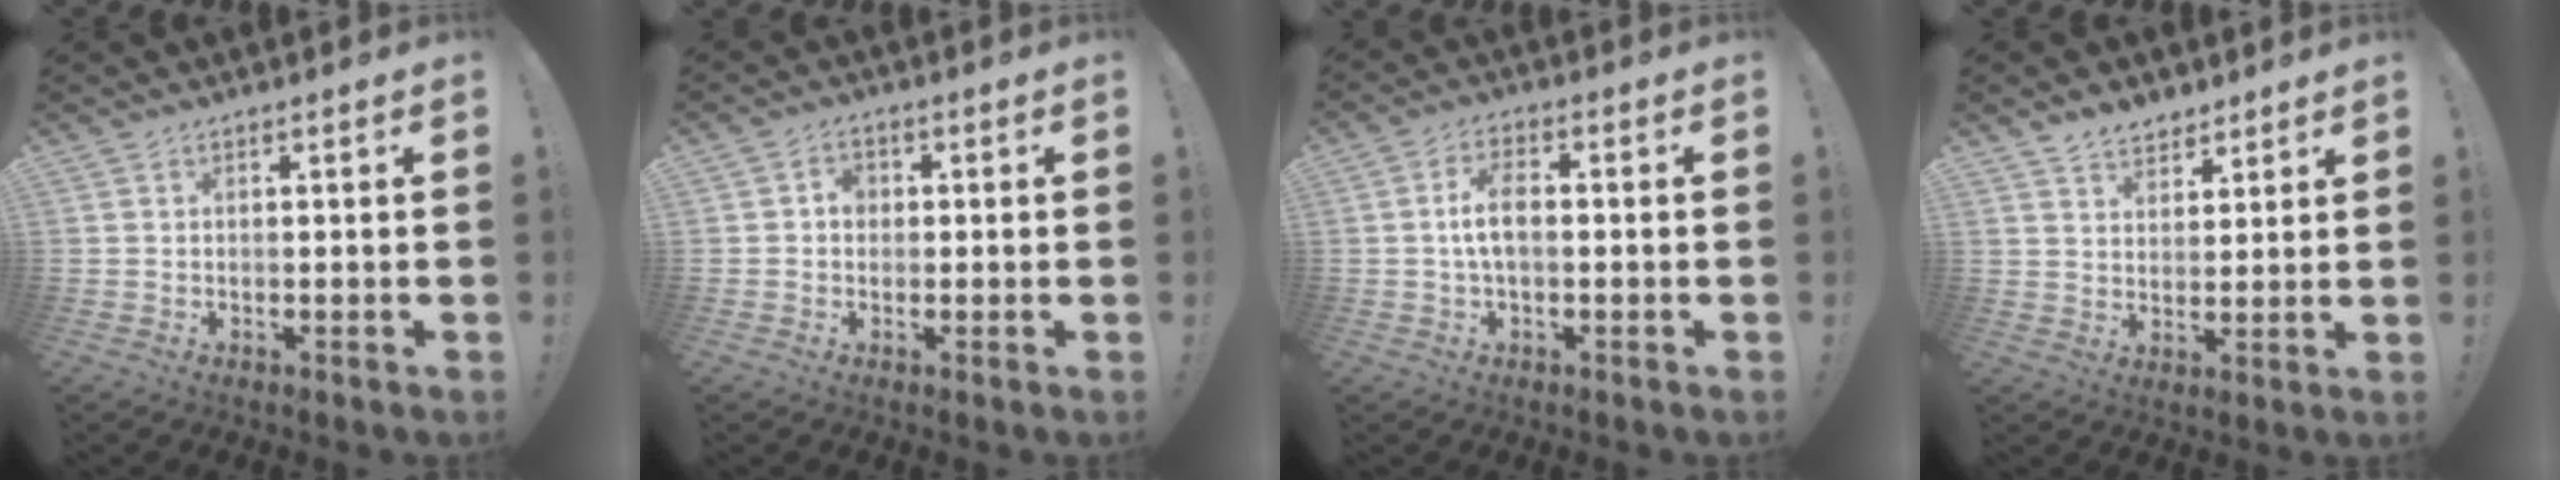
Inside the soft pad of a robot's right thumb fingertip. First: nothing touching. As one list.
[{"total": 3.4, "force": [-0.2, 2.8, 1.9], "torque": [-0.022, 0.002, -0.006]}, {"total": 7.2, "force": [-0.2, 3.6, 6.2], "torque": [-0.114, 0.006, -0.003]}, {"total": 6.0, "force": [5.0, 3.2, 1.0], "torque": [-0.014, -0.032, 0.094]}]